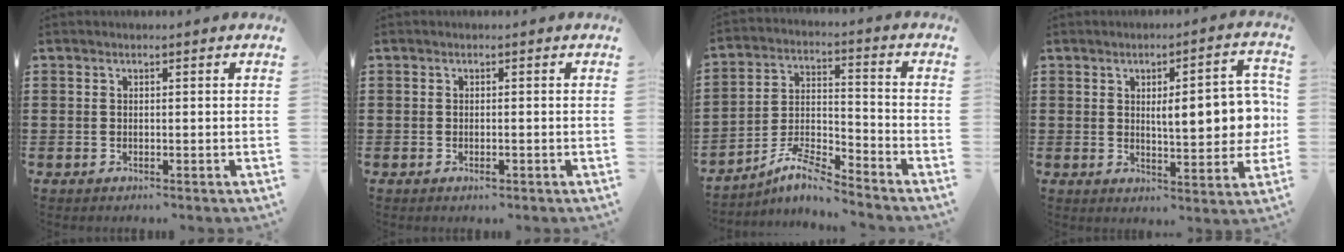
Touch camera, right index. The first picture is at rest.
{"total": 0.9, "force": [-0.4, 0.2, 0.8], "torque": [-0.017, -0.005, -0.006]}
{"total": 7.7, "force": [-6.6, 1.1, 3.8], "torque": [-0.086, 0.002, -0.130]}
{"total": 9.5, "force": [0.9, 2.9, 9.0], "torque": [-0.124, -0.007, 0.006]}